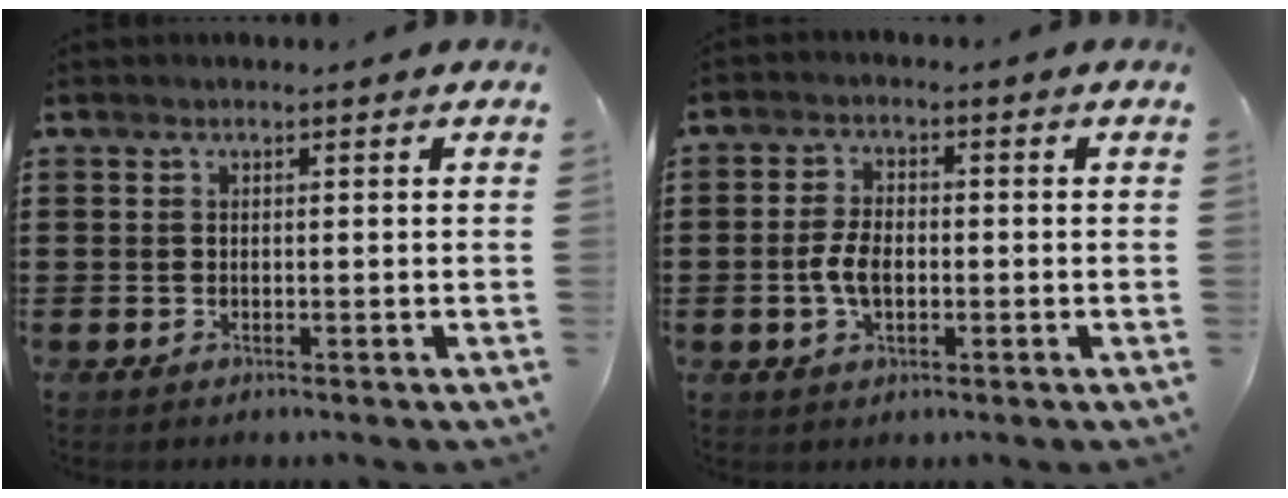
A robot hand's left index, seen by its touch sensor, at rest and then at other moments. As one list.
[{"total": 4.5, "force": [-0.8, 2.4, 3.7], "torque": [-0.089, -0.001, -0.020]}]